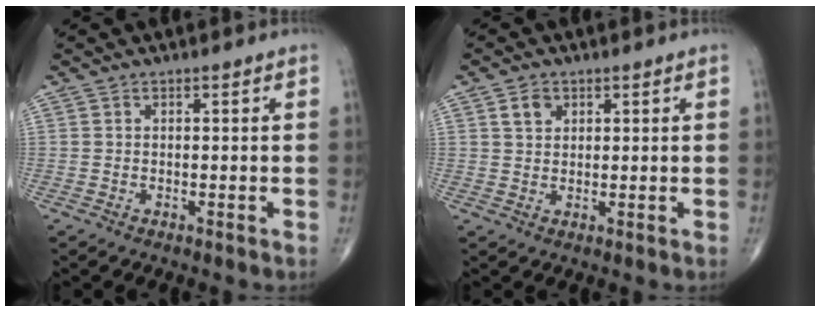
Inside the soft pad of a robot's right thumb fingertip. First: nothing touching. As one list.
[{"total": 2.9, "force": [1.4, 2.1, 1.4], "torque": [-0.017, -0.003, 0.024]}]